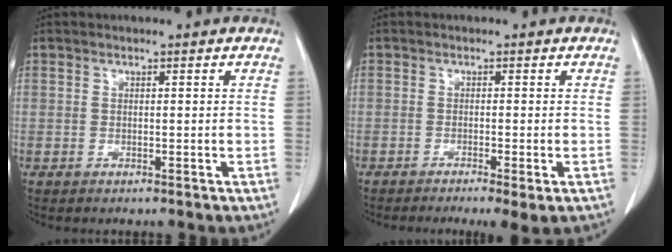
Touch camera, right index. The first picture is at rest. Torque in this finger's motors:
{"motor_torque": [0.57, -0.56, 0.20, 0.05]}